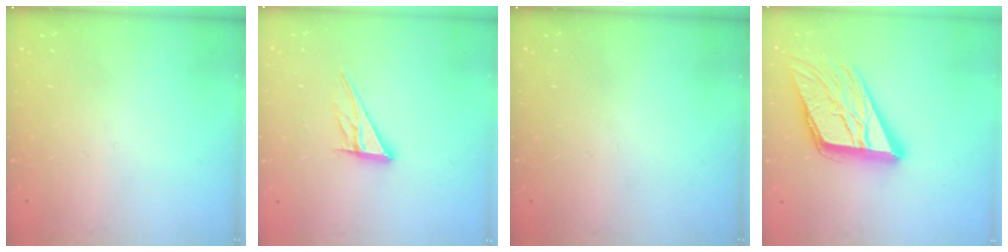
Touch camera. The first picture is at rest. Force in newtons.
{"total": 10.2, "press": 10.1, "slide": 0.9}
{"total": 0.0}
{"total": 18.6, "press": 18.4, "slide": 2.2}